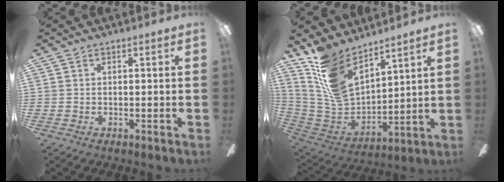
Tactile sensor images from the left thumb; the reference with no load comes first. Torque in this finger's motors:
{"motor_torque": [0.22, 0.29, 1.19, -1.58, 0.12]}